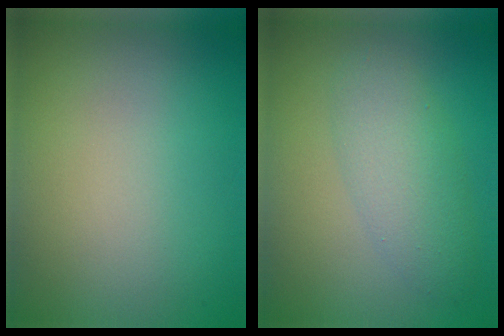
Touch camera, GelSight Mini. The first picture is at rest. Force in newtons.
{"total": 3.7, "press": 3.7, "slide": 0.1}